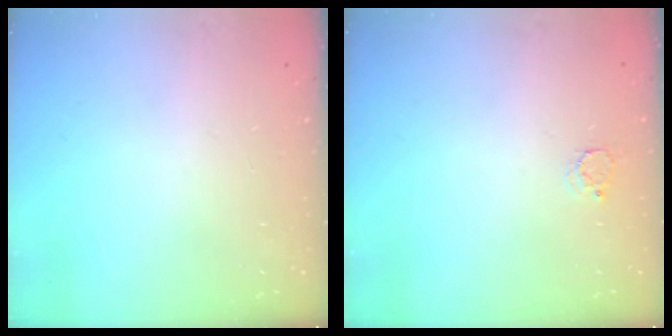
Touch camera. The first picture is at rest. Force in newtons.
{"total": 2.4, "press": 2.4, "slide": 0.3}